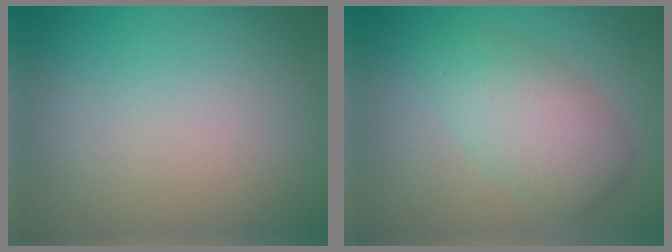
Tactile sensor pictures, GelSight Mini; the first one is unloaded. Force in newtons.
{"total": 4.5, "press": 4.5, "slide": 0.2}